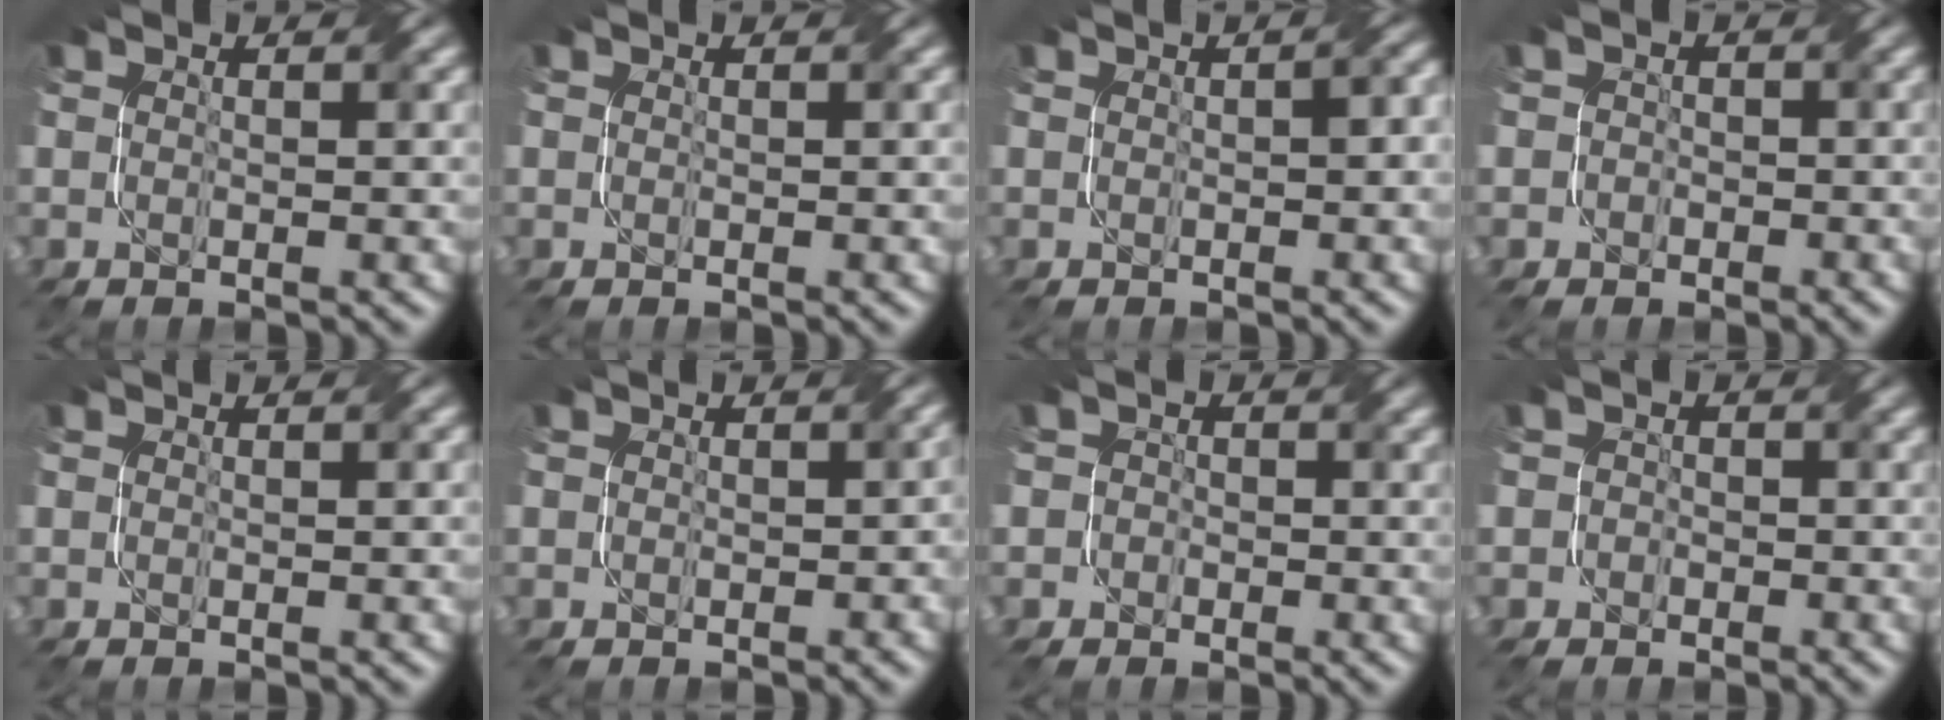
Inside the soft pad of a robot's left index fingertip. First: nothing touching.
{"total": 0.0}
{"total": 1.7, "force": [0.0, 0.7, 1.6], "torque": [-0.020, 0.005, 0.002]}
{"total": 2.1, "force": [-0.3, 2.0, 0.3], "torque": [0.012, 0.004, -0.017]}
{"total": 0.0}
{"total": 1.4, "force": [0.0, 1.3, 0.7], "torque": [-0.005, -0.005, -0.003]}
{"total": 2.7, "force": [0.0, 2.7, 0.5], "torque": [0.009, 0.013, -0.027]}
{"total": 2.5, "force": [-0.3, 2.5, 0.4], "torque": [0.011, 0.009, -0.026]}